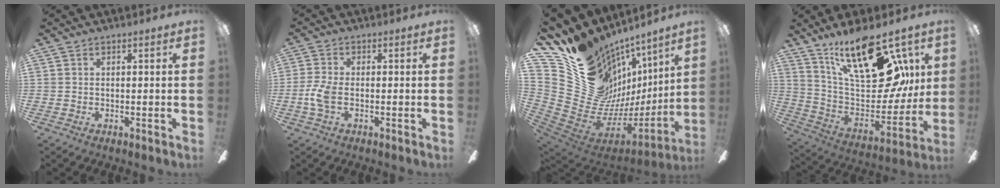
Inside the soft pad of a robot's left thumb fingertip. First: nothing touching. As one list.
[{"total": 5.4, "force": [-1.3, 2.5, 4.6], "torque": [-0.104, 0.001, -0.026]}, {"total": 17.4, "force": [9.3, 13.7, 5.4], "torque": [-0.076, -0.113, 0.218]}, {"total": 25.3, "force": [14.5, 11.2, 17.4], "torque": [-0.277, -0.085, 0.251]}]